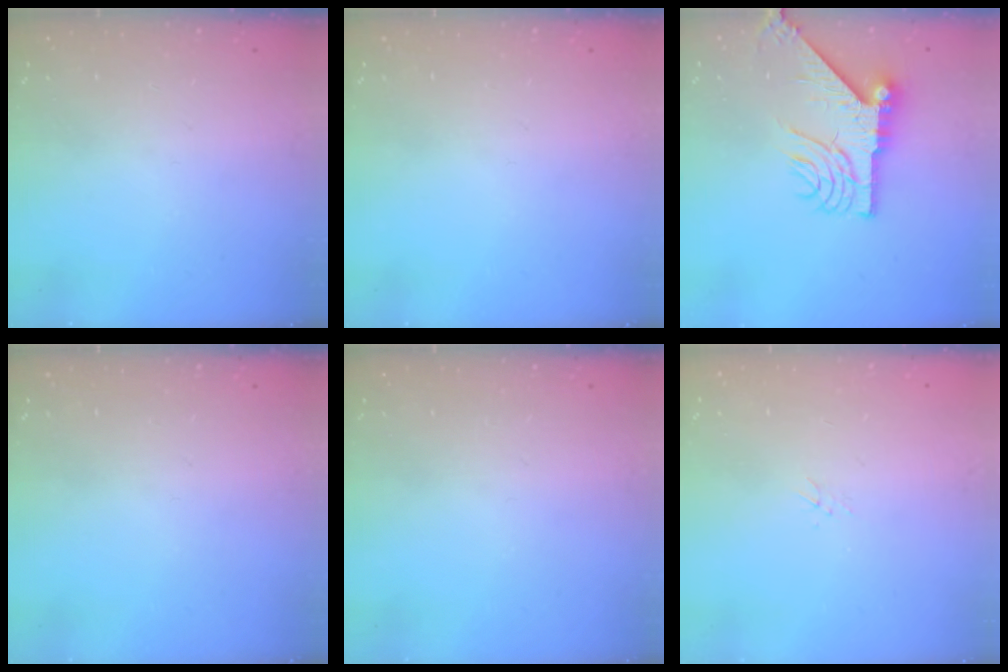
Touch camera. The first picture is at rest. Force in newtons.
{"total": 0.0}
{"total": 11.1, "press": 11.1, "slide": 1.3}
{"total": 0.0}
{"total": 0.0}
{"total": 1.5, "press": 1.5, "slide": 0.2}